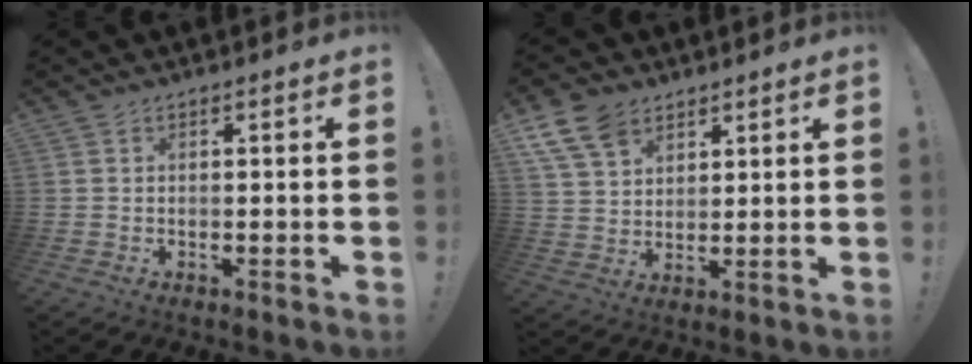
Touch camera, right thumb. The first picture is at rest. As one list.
[{"total": 10.3, "force": [6.6, 6.6, 4.5], "torque": [-0.082, -0.028, 0.131]}]